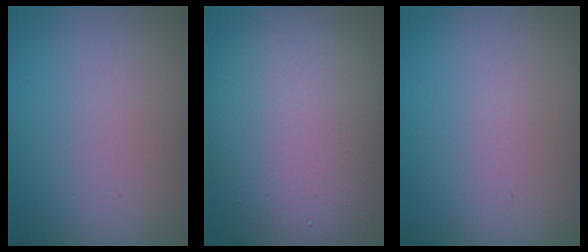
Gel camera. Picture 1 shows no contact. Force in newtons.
{"total": 10.6, "press": 10.5, "slide": 0.4}
{"total": 0.0}